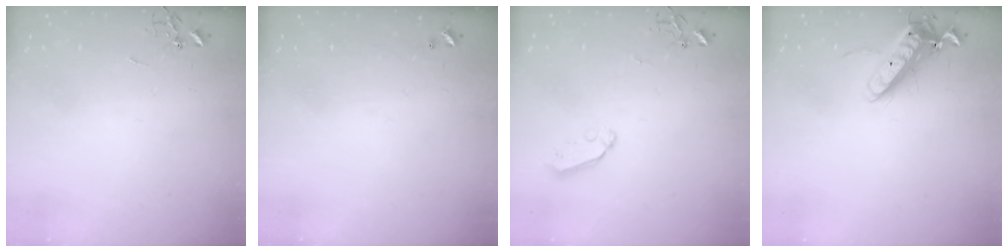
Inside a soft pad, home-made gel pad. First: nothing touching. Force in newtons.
{"total": 0.0}
{"total": 6.1, "press": 6.0, "slide": 0.4}
{"total": 13.6, "press": 13.4, "slide": 2.0}